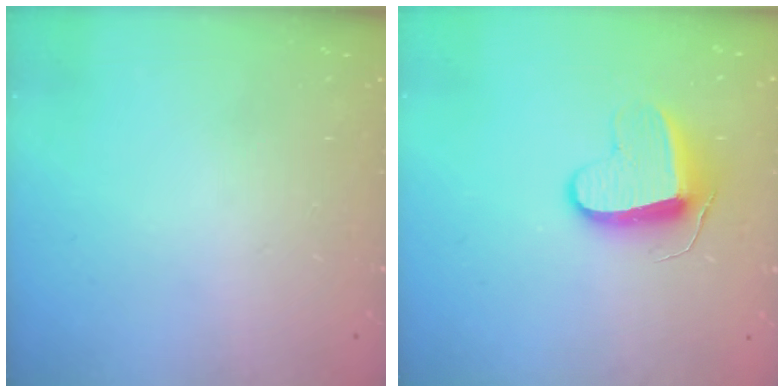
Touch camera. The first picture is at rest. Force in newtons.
{"total": 11.2, "press": 11.1, "slide": 0.8}